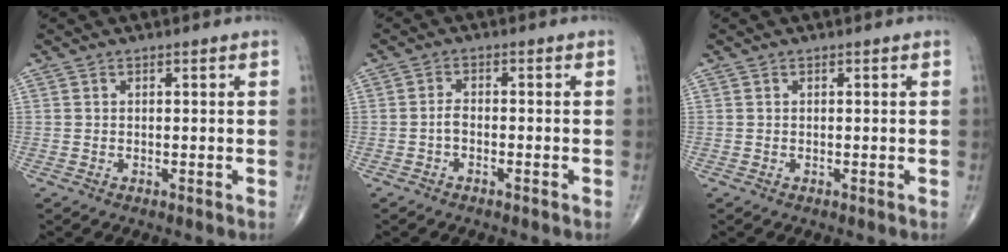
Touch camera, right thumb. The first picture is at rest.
{"total": 1.9, "force": [-0.9, 0.8, 1.5], "torque": [-0.032, 0.012, -0.021]}
{"total": 0.0}